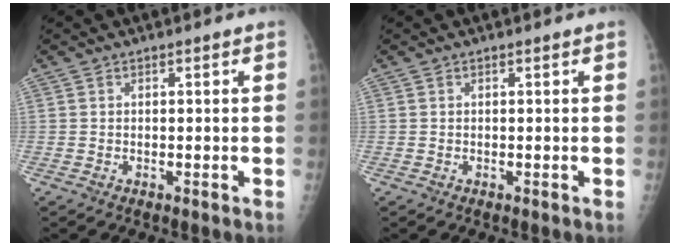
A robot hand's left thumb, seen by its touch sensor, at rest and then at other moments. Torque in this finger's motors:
{"motor_torque": [0.00, 0.00, 0.00, 0.00, 0.00]}